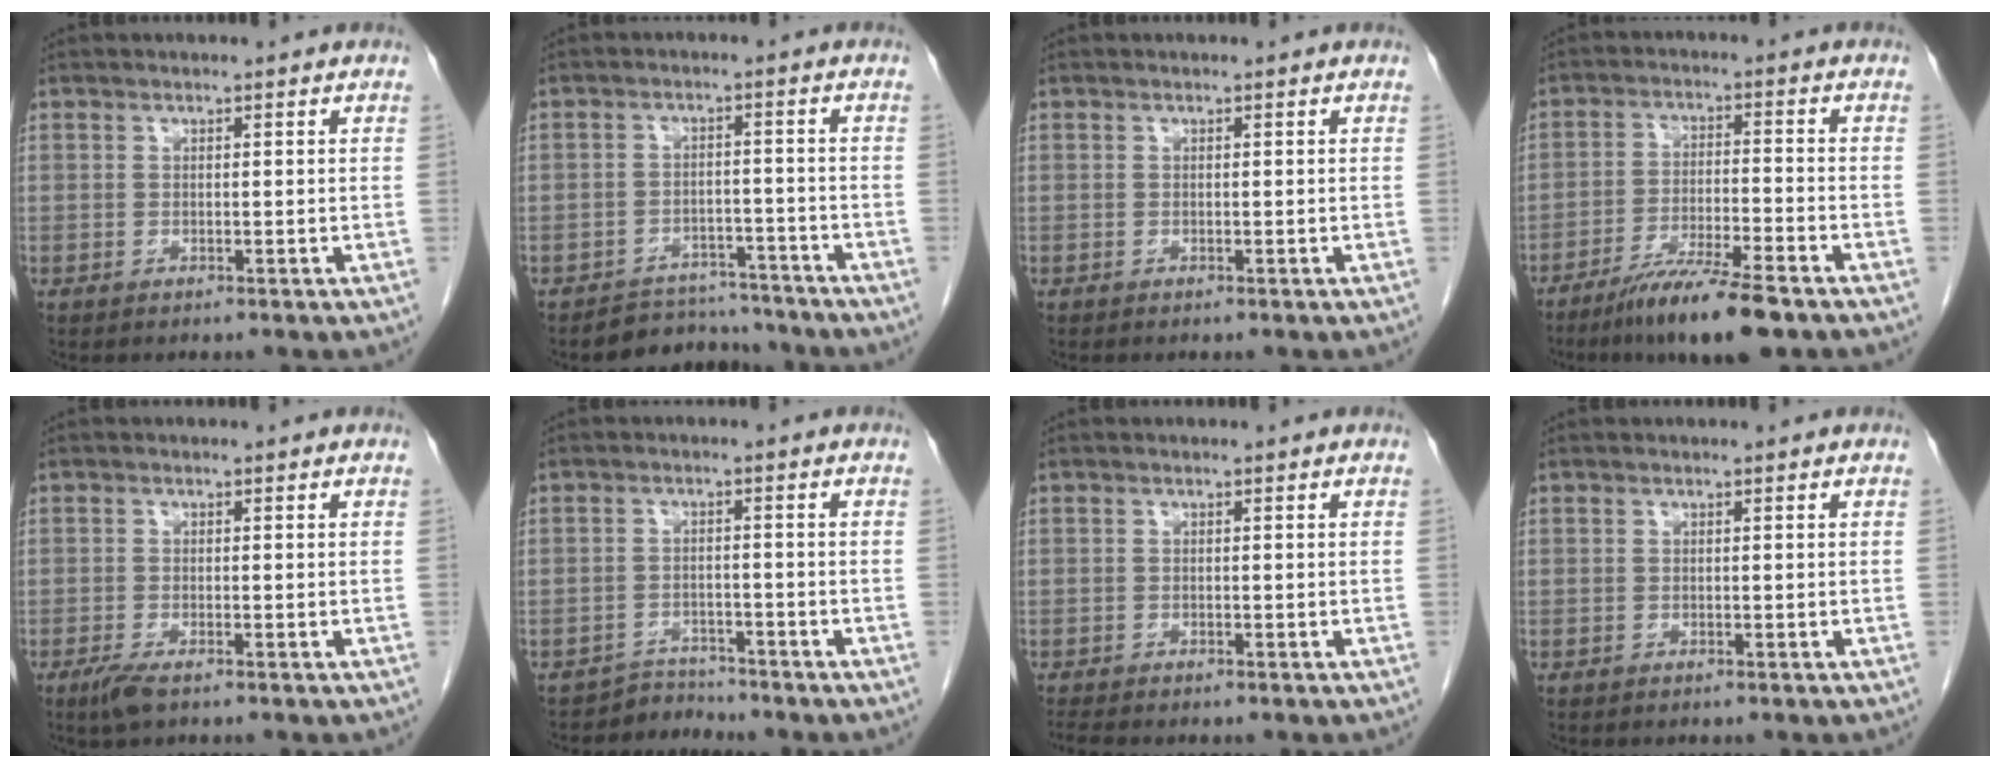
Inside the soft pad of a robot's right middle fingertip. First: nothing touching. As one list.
[{"total": 6.0, "force": [-5.5, 2.2, -0.7], "torque": [0.016, 0.019, -0.082]}, {"total": 0.0}, {"total": 10.3, "force": [-7.5, 0.5, 7.0], "torque": [-0.120, -0.028, -0.130]}, {"total": 2.6, "force": [-1.7, 0.5, 1.9], "torque": [-0.045, -0.007, -0.033]}, {"total": 3.1, "force": [-2.7, 0.4, -1.4], "torque": [0.031, 0.000, -0.044]}, {"total": 1.5, "force": [-1.4, 0.0, 0.5], "torque": [-0.017, -0.007, -0.022]}, {"total": 0.0}]